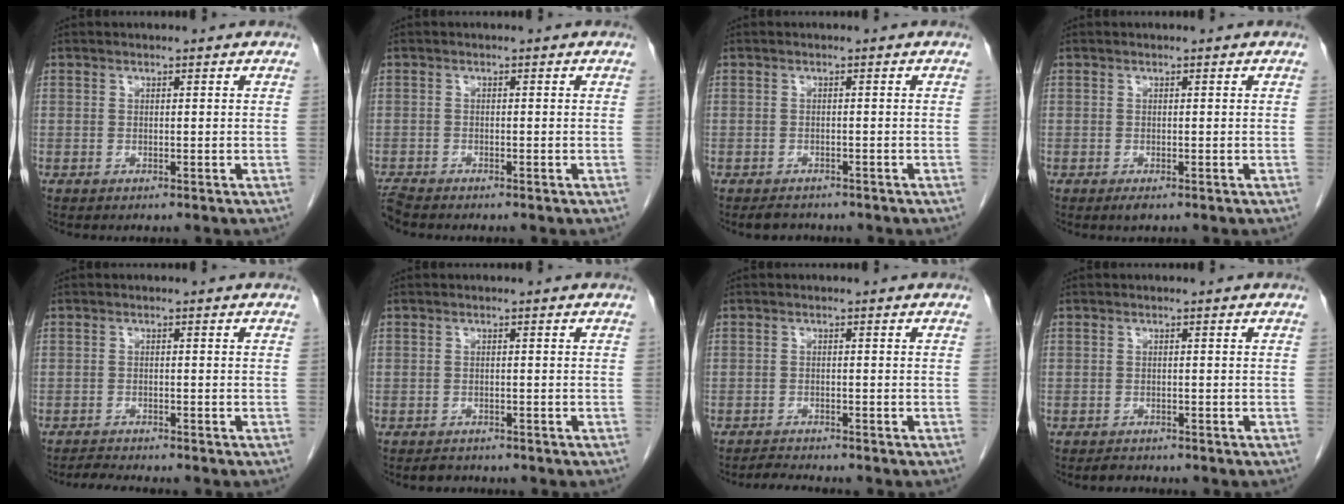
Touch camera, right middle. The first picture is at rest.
{"total": 2.4, "force": [-2.3, 0.1, 0.6], "torque": [-0.017, -0.012, -0.044]}
{"total": 2.2, "force": [-2.0, 0.9, 0.5], "torque": [-0.014, -0.005, -0.027]}
{"total": 0.9, "force": [-0.6, 0.1, 0.7], "torque": [-0.009, -0.002, -0.007]}
{"total": 2.3, "force": [-2.3, -0.4, 0.4], "torque": [-0.016, -0.015, -0.039]}
{"total": 1.5, "force": [-1.3, 0.6, 0.1], "torque": [-0.010, -0.004, -0.018]}
{"total": 2.1, "force": [-2.1, -0.5, 0.2], "torque": [-0.012, -0.015, -0.036]}
{"total": 1.3, "force": [-1.2, 0.4, 0.2], "torque": [-0.013, -0.005, -0.016]}